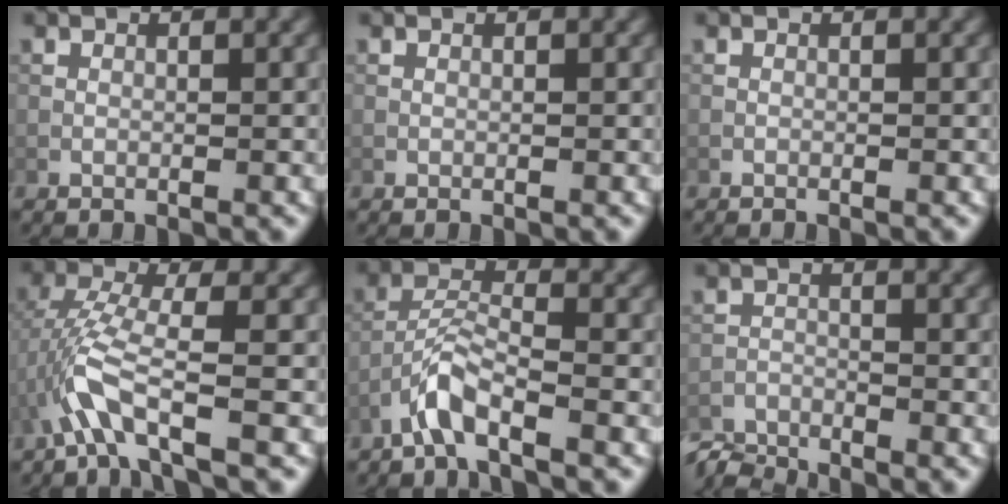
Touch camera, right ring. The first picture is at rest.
{"total": 0.0}
{"total": 0.0}
{"total": 4.0, "force": [-1.9, 0.7, 3.5], "torque": [-0.078, 0.009, -0.043]}
{"total": 3.5, "force": [-2.4, 0.6, 2.4], "torque": [-0.052, 0.013, -0.053]}
{"total": 3.7, "force": [-3.7, 0.4, 0.7], "torque": [-0.020, -0.007, -0.080]}